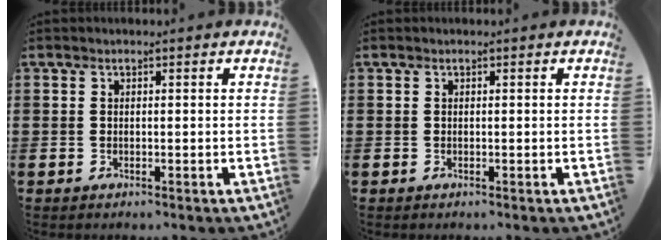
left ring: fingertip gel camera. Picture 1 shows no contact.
{"total": 0.0}